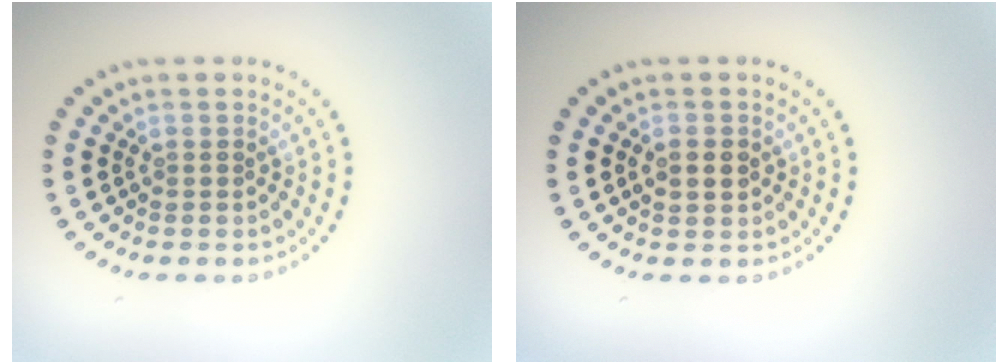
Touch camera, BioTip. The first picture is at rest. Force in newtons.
{"total": 1.8, "press": 1.8, "slide": 0.3}